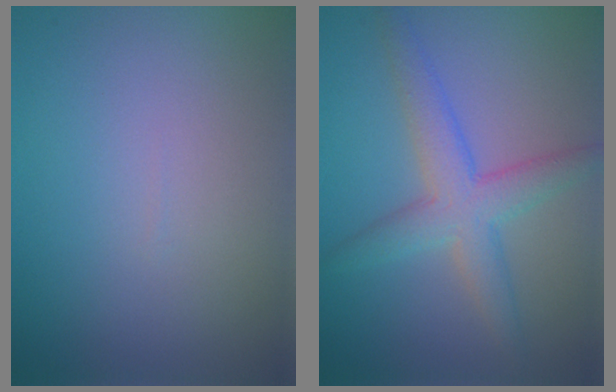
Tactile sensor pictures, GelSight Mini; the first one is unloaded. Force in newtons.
{"total": 4.4, "press": 4.4, "slide": 0.1}